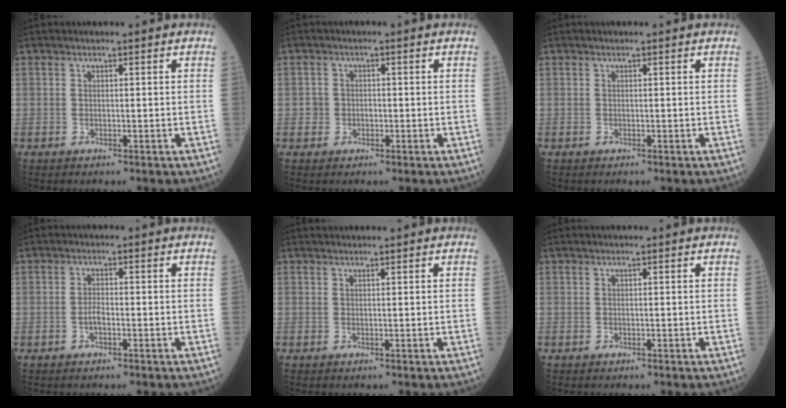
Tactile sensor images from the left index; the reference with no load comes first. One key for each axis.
{"total": 1.8, "fx": -0.6, "fy": 1.7, "fz": 0.3, "tx": -0.001, "ty": 0.008, "tz": -0.010}
{"total": 0.0}
{"total": 1.6, "fx": -0.8, "fy": 0.5, "fz": 1.3, "tx": -0.023, "ty": 0.004, "tz": -0.016}
{"total": 2.1, "fx": 2.0, "fy": 0.1, "fz": 0.6, "tx": -0.004, "ty": 0.023, "tz": 0.030}
{"total": 0.0}